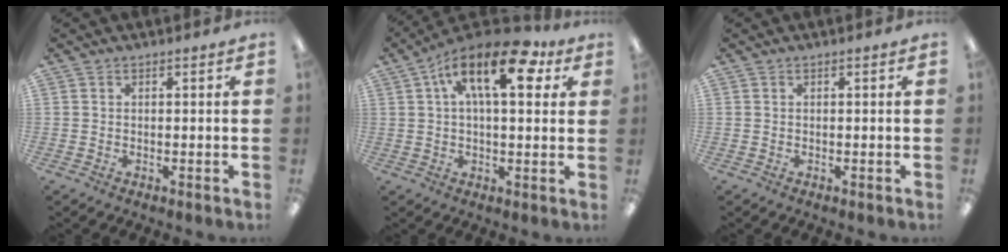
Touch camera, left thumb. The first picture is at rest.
{"total": 16.4, "force": [6.4, 7.4, 13.2], "torque": [-0.203, -0.009, 0.106]}
{"total": 0.0}